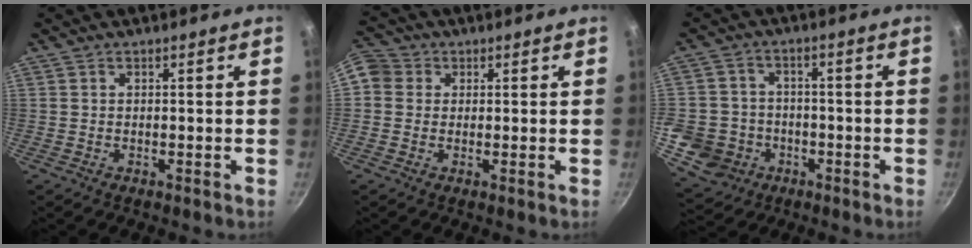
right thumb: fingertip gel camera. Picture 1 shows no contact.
{"total": 7.8, "force": [1.2, 7.1, 3.0], "torque": [-0.050, 0.017, 0.007]}
{"total": 10.5, "force": [-3.5, 9.2, 3.5], "torque": [-0.045, 0.029, -0.055]}